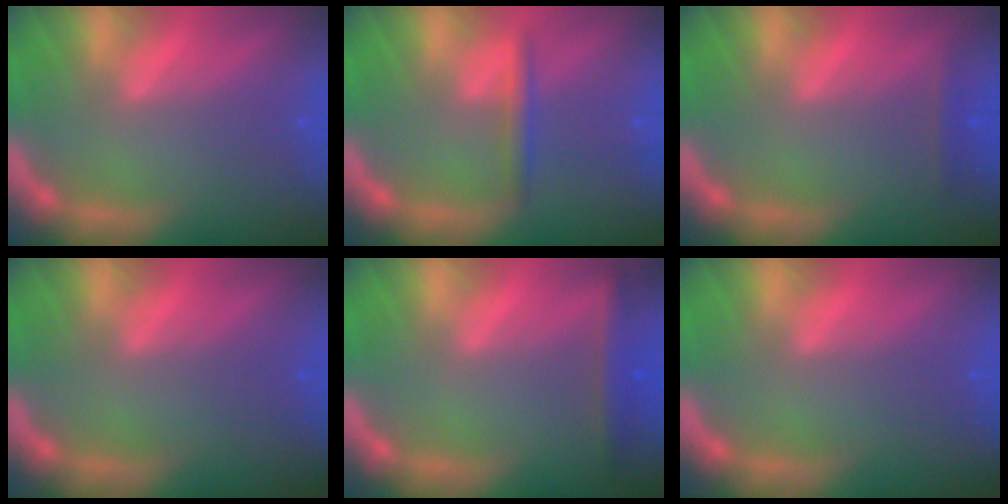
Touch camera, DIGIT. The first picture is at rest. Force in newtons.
{"total": 1.9}
{"total": 1.4}
{"total": 0.0}
{"total": 3.0}
{"total": 0.0}